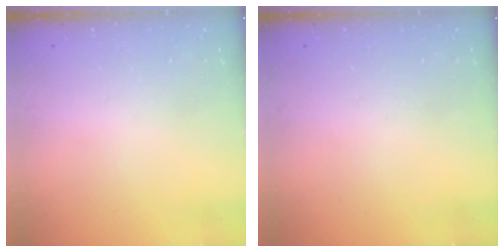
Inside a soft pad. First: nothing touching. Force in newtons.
{"total": 0.0}